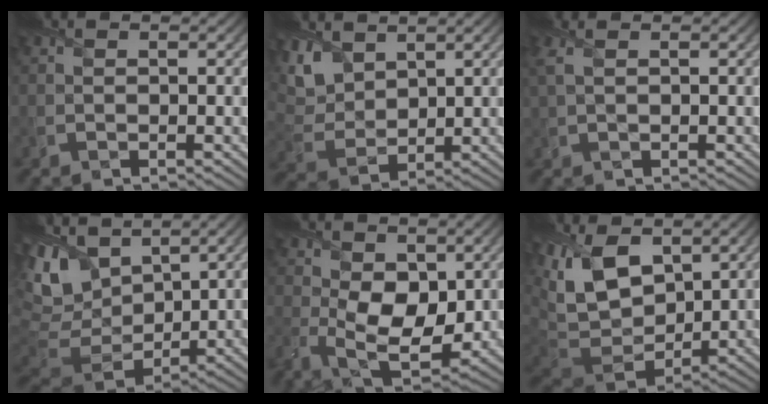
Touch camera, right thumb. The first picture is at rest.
{"total": 7.7, "force": [4.6, 4.3, 4.4], "torque": [-0.135, 0.009, 0.091]}
{"total": 1.8, "force": [0.9, 0.4, 1.5], "torque": [-0.037, 0.007, 0.019]}
{"total": 13.7, "force": [6.5, 7.9, 9.2], "torque": [-0.253, 0.025, 0.129]}
{"total": 9.6, "force": [0.0, 6.1, 7.4], "torque": [-0.163, -0.023, 0.009]}
{"total": 13.8, "force": [4.4, 8.1, 10.2], "torque": [-0.264, 0.006, 0.082]}